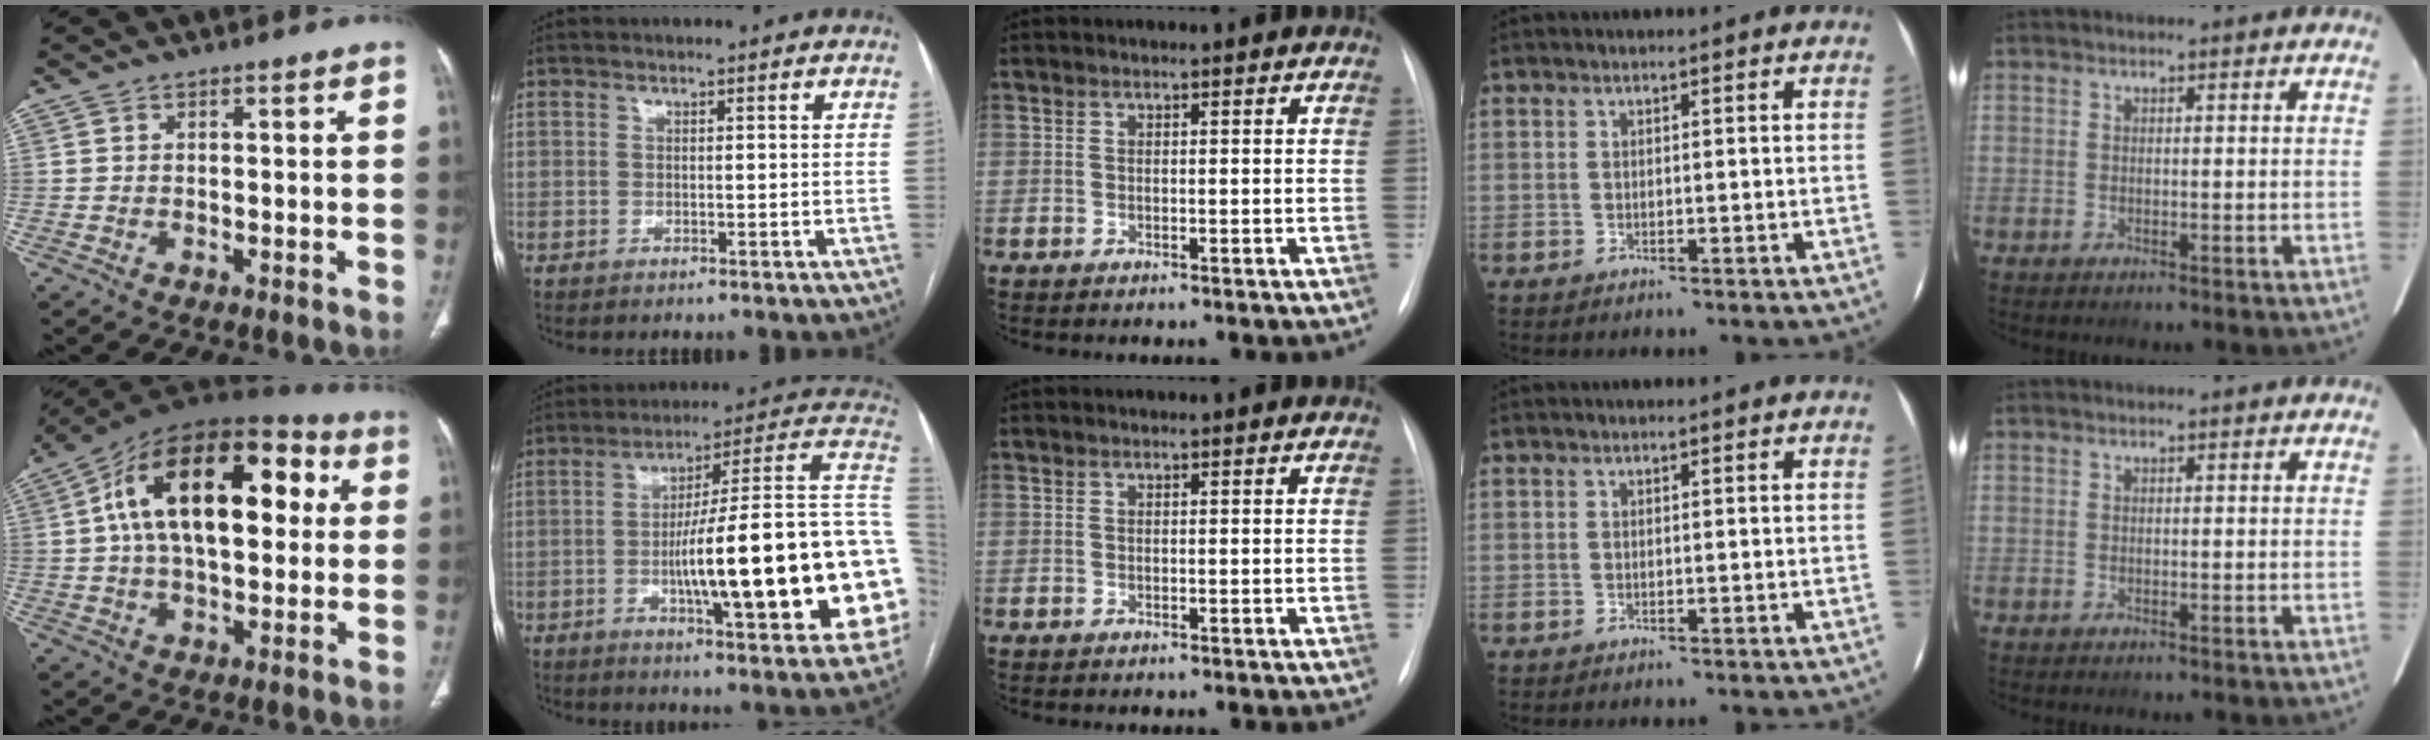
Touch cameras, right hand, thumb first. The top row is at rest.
{"thumb": {"total": 24.7, "force": [4.9, 13.4, 20.2], "torque": [-0.315, 0.036, 0.069]}, "index": {"total": 28.5, "force": [-3.4, 3.0, 28.1], "torque": [-0.316, 0.017, -0.057]}}